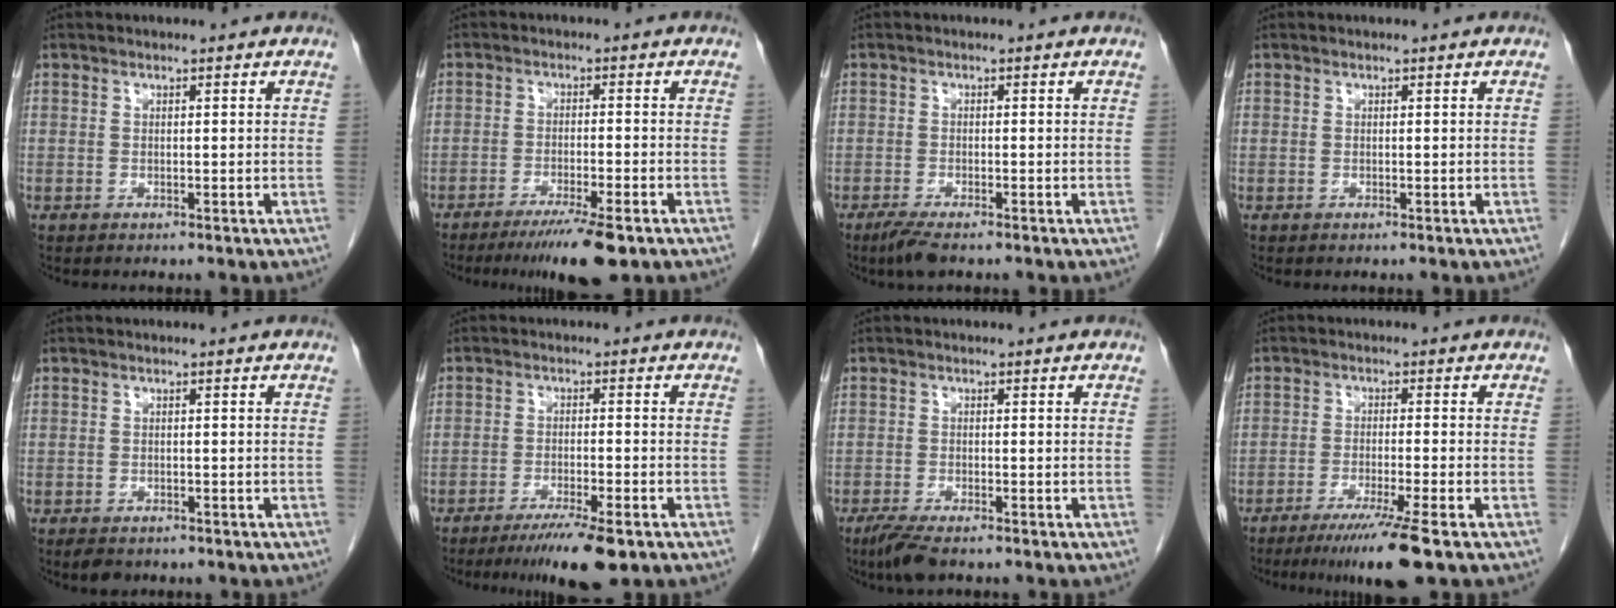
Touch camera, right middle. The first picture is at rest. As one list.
[{"total": 8.0, "force": [-5.5, 0.4, 5.8], "torque": [-0.086, -0.017, -0.085]}, {"total": 3.1, "force": [-2.3, 0.5, 2.0], "torque": [-0.045, -0.009, -0.043]}, {"total": 0.0}, {"total": 2.8, "force": [-2.2, 1.3, 1.2], "torque": [-0.020, -0.004, -0.028]}, {"total": 7.9, "force": [-5.4, 0.6, 5.7], "torque": [-0.086, -0.017, -0.084]}, {"total": 4.1, "force": [-3.0, 0.7, 2.6], "torque": [-0.053, -0.010, -0.054]}, {"total": 8.1, "force": [-5.5, -1.1, 5.9], "torque": [-0.095, -0.025, -0.094]}]